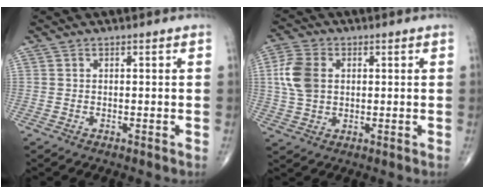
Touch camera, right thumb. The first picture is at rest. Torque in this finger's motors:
{"motor_torque": [0.45, 0.39, 0.42, -0.14, 0.04]}